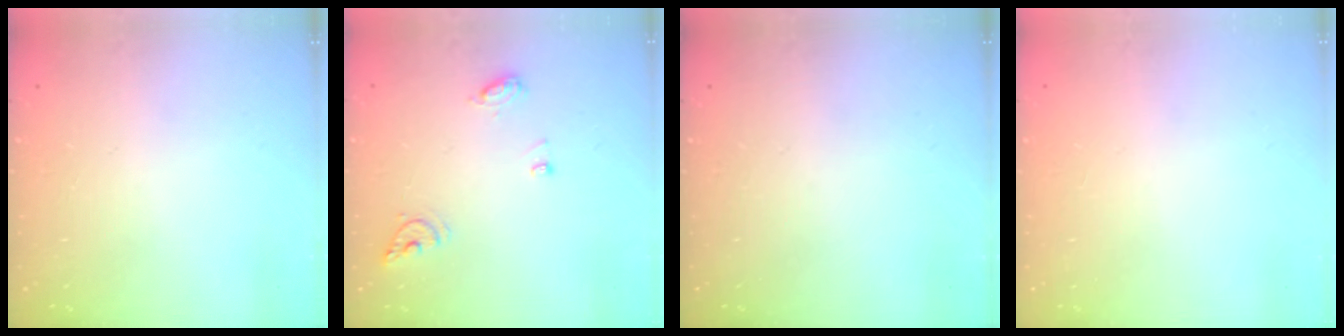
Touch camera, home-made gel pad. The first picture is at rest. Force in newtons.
{"total": 7.4, "press": 7.3, "slide": 0.9}
{"total": 0.0}
{"total": 1.0, "press": 0.8, "slide": 0.6}